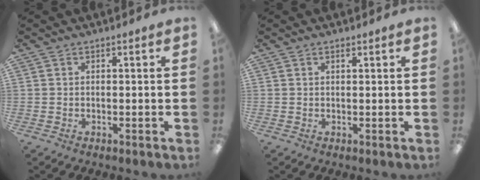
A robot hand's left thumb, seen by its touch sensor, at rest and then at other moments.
{"total": 0.8, "force": [0.6, 0.2, 0.5], "torque": [-0.003, -0.002, 0.009]}